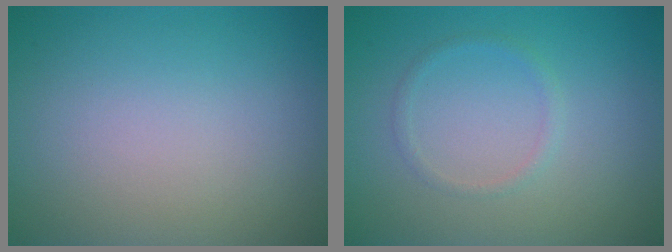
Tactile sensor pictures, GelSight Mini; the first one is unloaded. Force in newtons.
{"total": 1.0, "press": 0.9, "slide": 0.0}